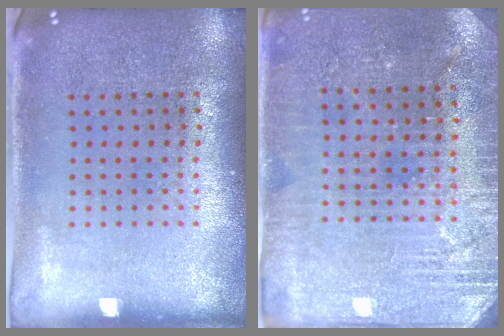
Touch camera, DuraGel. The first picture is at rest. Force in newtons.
{"total": 2.8, "press": 2.8, "slide": 0.5}